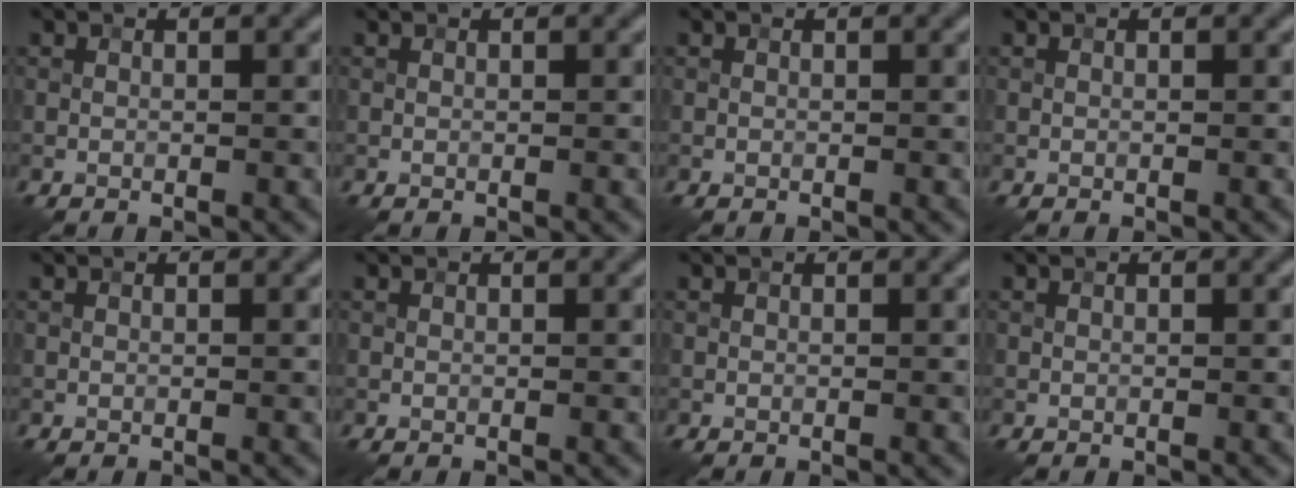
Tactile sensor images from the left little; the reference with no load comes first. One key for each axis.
{"total": 0.0}
{"total": 0.0}
{"total": 0.0}
{"total": 0.0}
{"total": 0.0}
{"total": 0.0}
{"total": 0.0}